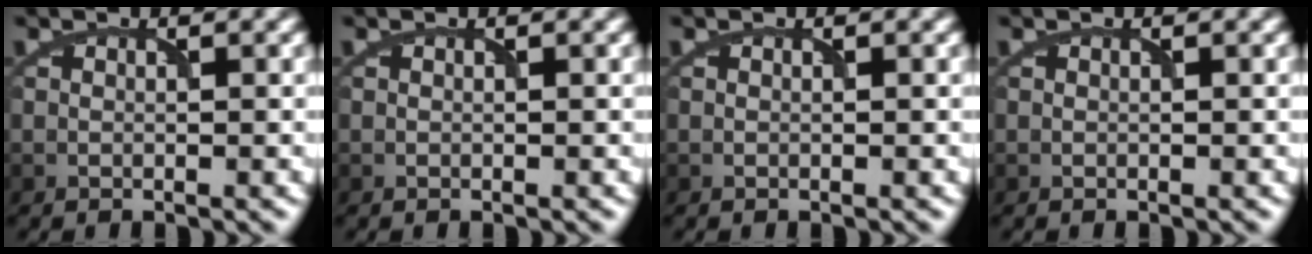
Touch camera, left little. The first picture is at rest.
{"total": 0.0}
{"total": 0.0}
{"total": 0.0}